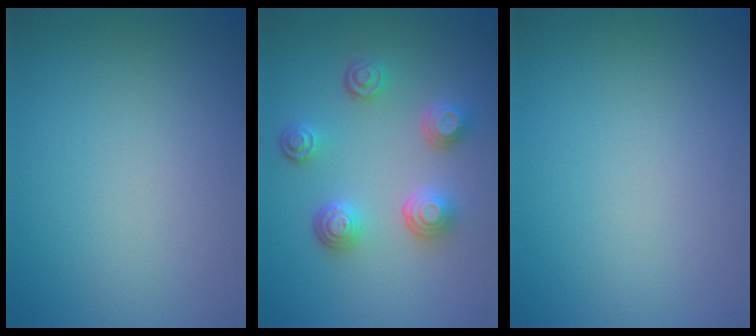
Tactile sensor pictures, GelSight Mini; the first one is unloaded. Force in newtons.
{"total": 4.4, "press": 3.4, "slide": 2.8}
{"total": 0.0}